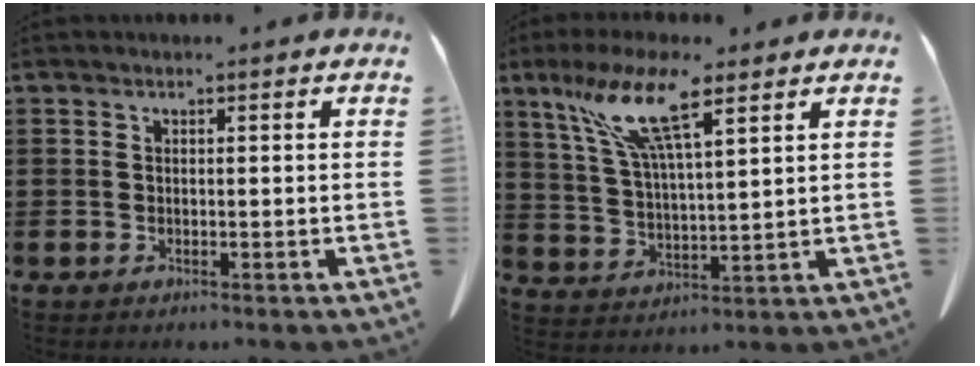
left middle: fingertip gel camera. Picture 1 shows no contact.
{"total": 11.1, "force": [7.1, 2.2, 8.2], "torque": [-0.183, -0.010, 0.124]}